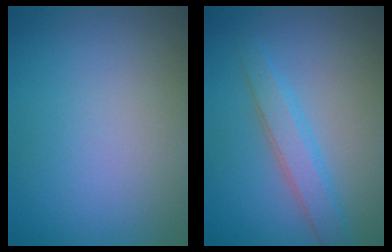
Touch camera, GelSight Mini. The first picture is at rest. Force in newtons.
{"total": 2.9, "press": 2.9, "slide": 0.1}